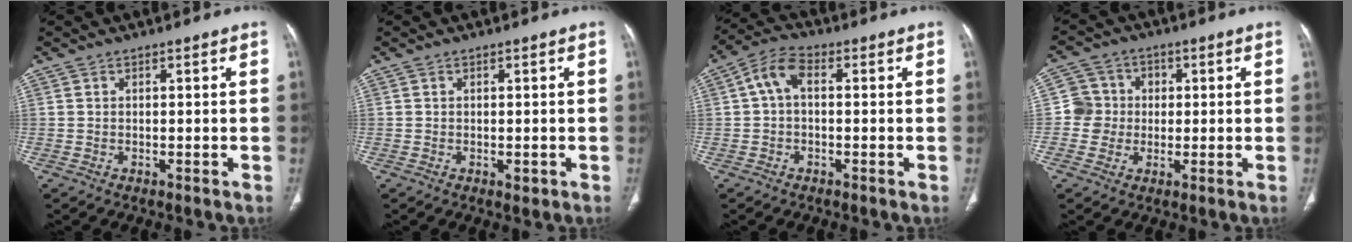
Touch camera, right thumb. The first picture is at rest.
{"total": 1.0, "force": [-0.2, 0.6, 0.8], "torque": [-0.007, -0.003, 0.000]}
{"total": 5.7, "force": [0.4, 3.2, 4.7], "torque": [-0.087, 0.020, -0.001]}
{"total": 6.3, "force": [-0.1, 6.2, 0.7], "torque": [0.024, 0.014, -0.010]}